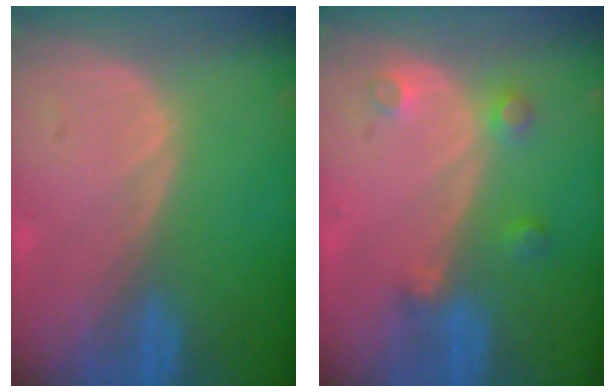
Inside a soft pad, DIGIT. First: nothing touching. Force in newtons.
{"total": 3.4, "press": 3.1, "slide": 1.3}